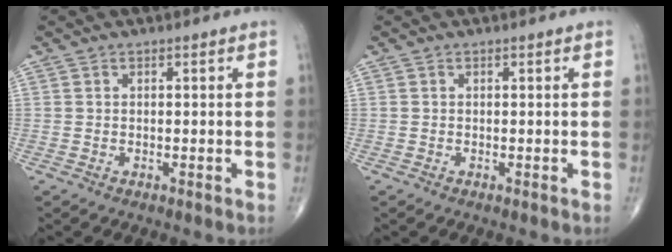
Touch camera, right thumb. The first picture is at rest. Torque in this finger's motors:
{"motor_torque": [0.71, 0.60, -0.20, 0.01, 0.01]}